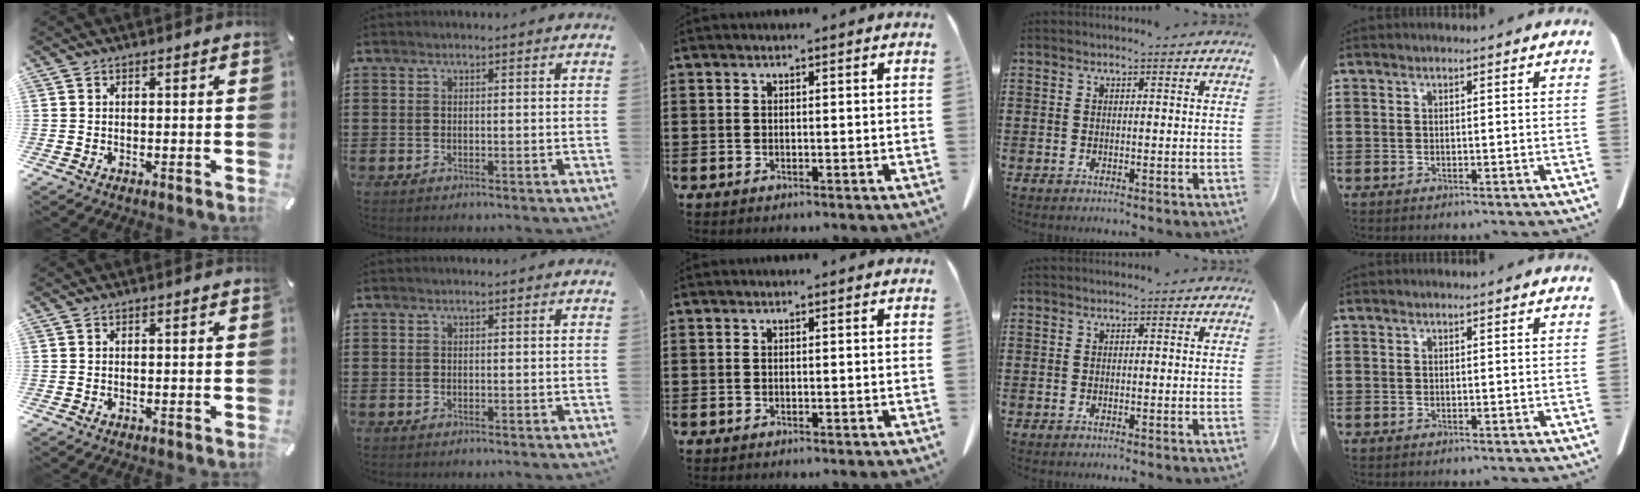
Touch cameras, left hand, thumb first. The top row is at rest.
{}